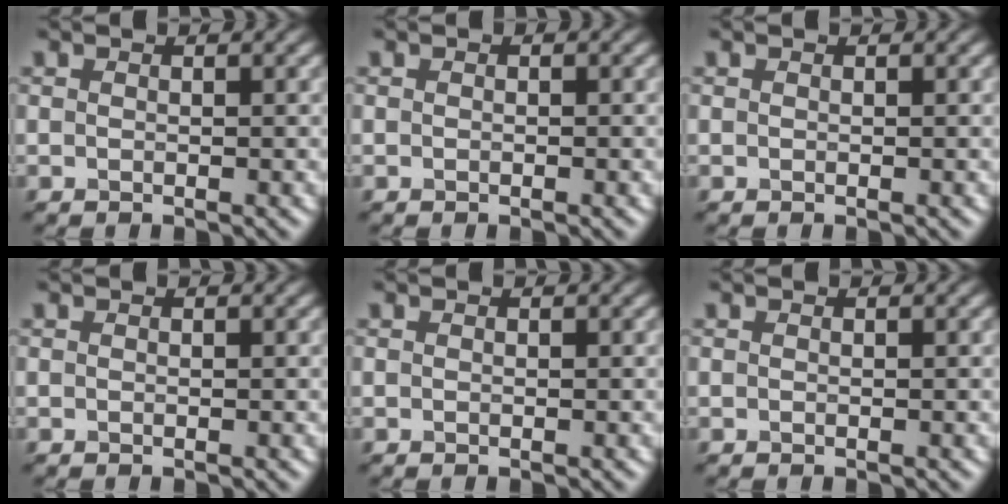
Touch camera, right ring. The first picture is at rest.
{"total": 0.0}
{"total": 0.0}
{"total": 0.0}
{"total": 0.0}
{"total": 0.0}